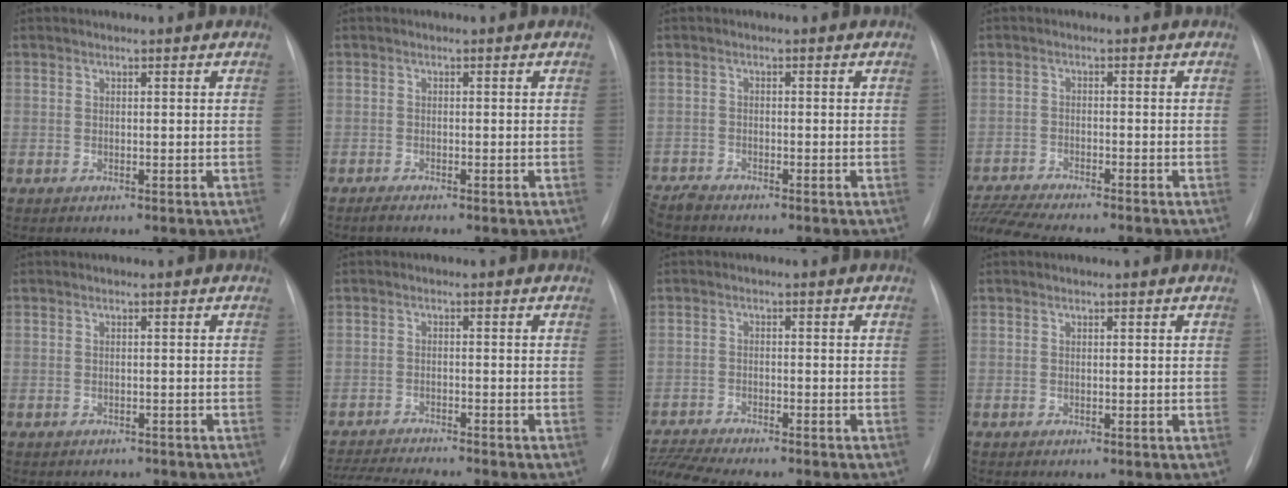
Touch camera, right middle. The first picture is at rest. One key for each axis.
{"total": 1.2, "fx": -0.9, "fy": 0.1, "fz": 0.7, "tx": -0.015, "ty": -0.003, "tz": -0.012}
{"total": 3.0, "fx": -3.0, "fy": 0.1, "fz": 0.4, "tx": -0.007, "ty": -0.015, "tz": -0.059}
{"total": 11.2, "fx": -10.1, "fy": 0.5, "fz": 4.8, "tx": -0.079, "ty": -0.008, "tz": -0.162}
{"total": 2.5, "fx": -2.2, "fy": 1.2, "fz": -0.2, "tx": 0.002, "ty": 0.006, "tz": -0.028}
{"total": 8.9, "fx": -8.3, "fy": -0.6, "fz": 3.3, "tx": -0.052, "ty": -0.014, "tz": -0.136}
{"total": 10.1, "fx": -9.2, "fy": 0.4, "fz": 4.2, "tx": -0.071, "ty": -0.007, "tz": -0.147}
{"total": 0.0}